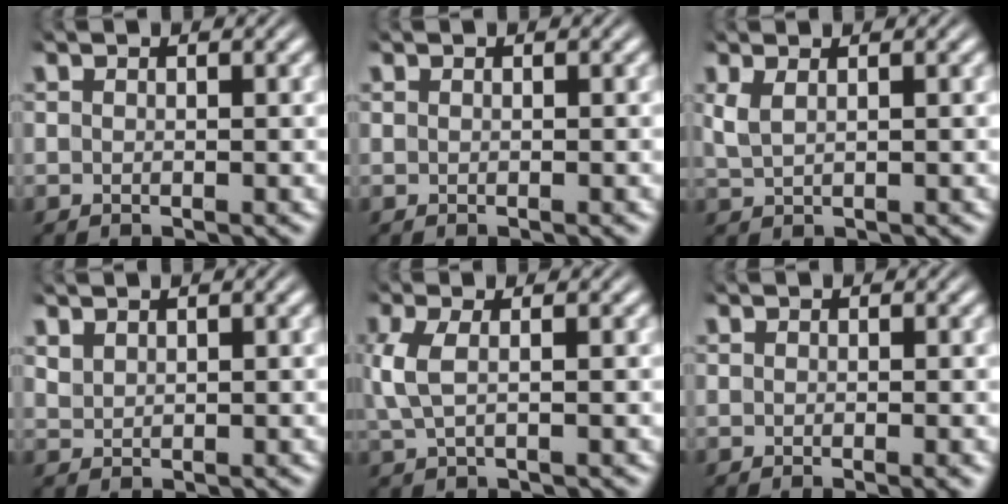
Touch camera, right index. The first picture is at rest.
{"total": 0.0}
{"total": 2.8, "force": [0.4, 2.4, 1.4], "torque": [-0.047, -0.009, 0.011]}
{"total": 1.4, "force": [1.0, 1.0, 0.0], "torque": [-0.011, -0.001, 0.024]}
{"total": 2.7, "force": [-0.8, 1.7, 2.0], "torque": [-0.063, -0.012, -0.007]}
{"total": 0.7, "force": [-0.2, -0.2, 0.7], "torque": [-0.009, 0.001, -0.005]}